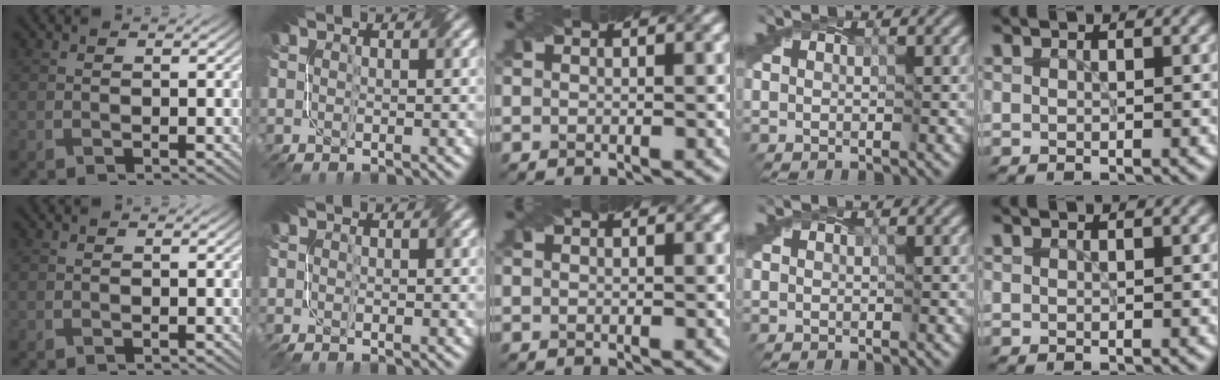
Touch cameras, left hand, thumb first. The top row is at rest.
{"index": {"total": 0.9, "force": [-0.4, 0.3, 0.7], "torque": [-0.007, -0.003, 0.000]}}